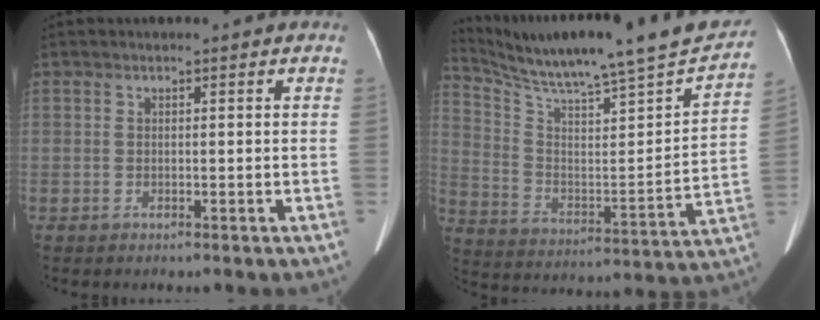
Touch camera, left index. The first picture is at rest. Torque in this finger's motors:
{"motor_torque": [-0.89, -1.25, 0.05, 0.09]}